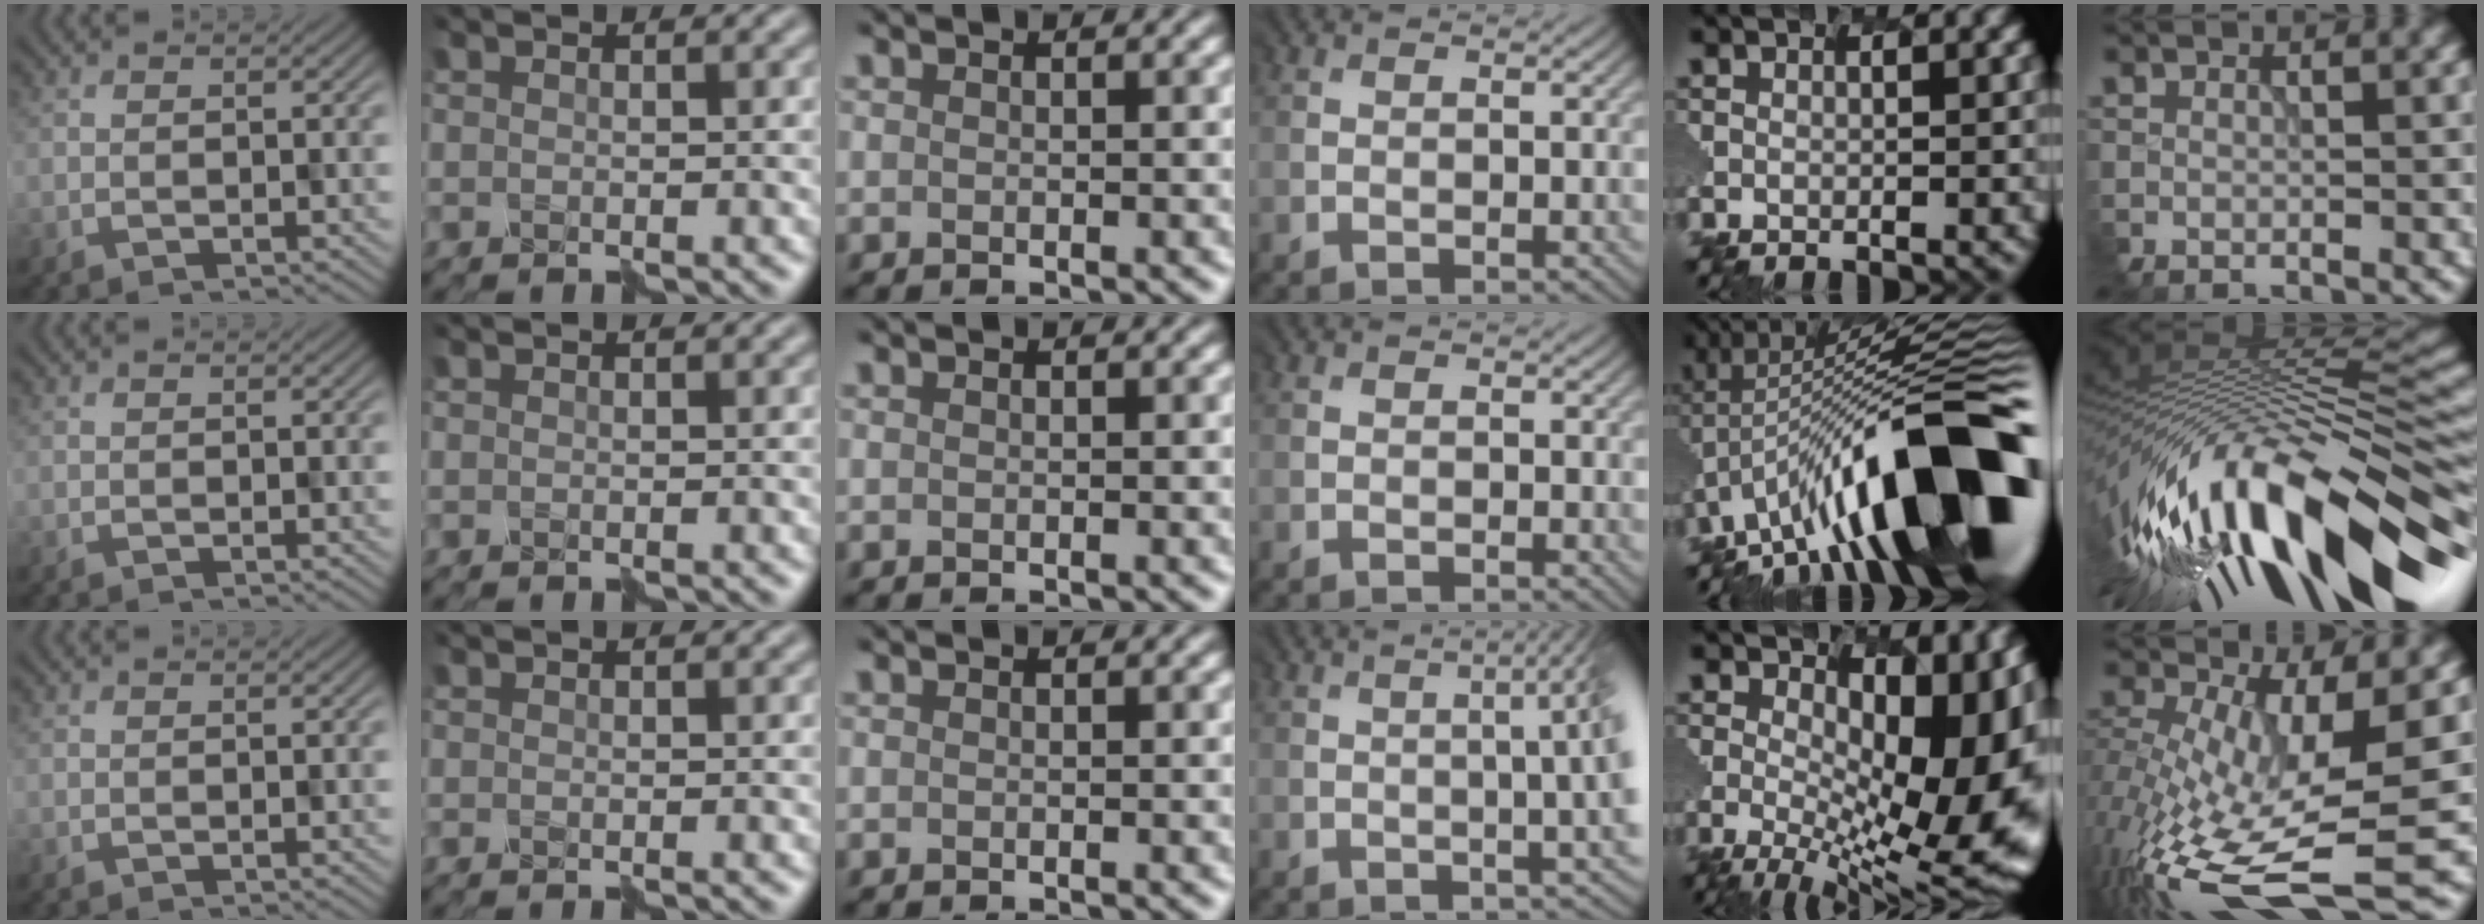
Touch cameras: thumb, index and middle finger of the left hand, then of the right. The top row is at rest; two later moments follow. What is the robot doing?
{"motion": "disassemble", "object": "hinged jar"}